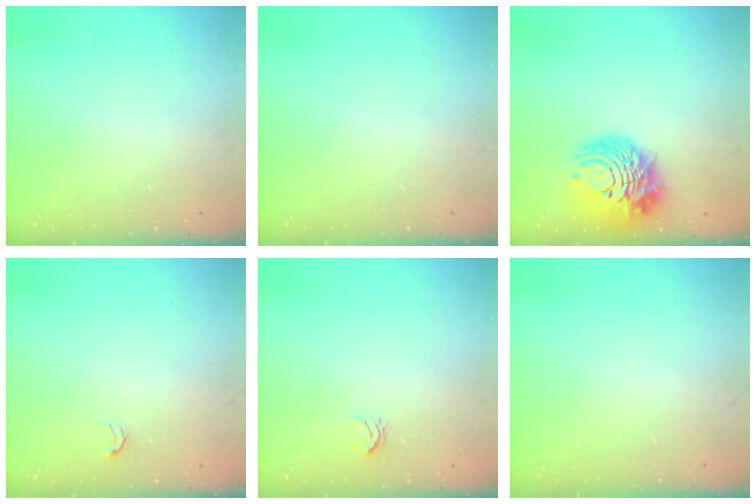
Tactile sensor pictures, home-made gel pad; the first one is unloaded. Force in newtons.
{"total": 0.0}
{"total": 13.4, "press": 13.3, "slide": 1.5}
{"total": 2.5, "press": 2.5, "slide": 0.5}
{"total": 2.6, "press": 2.6, "slide": 0.2}
{"total": 0.0}